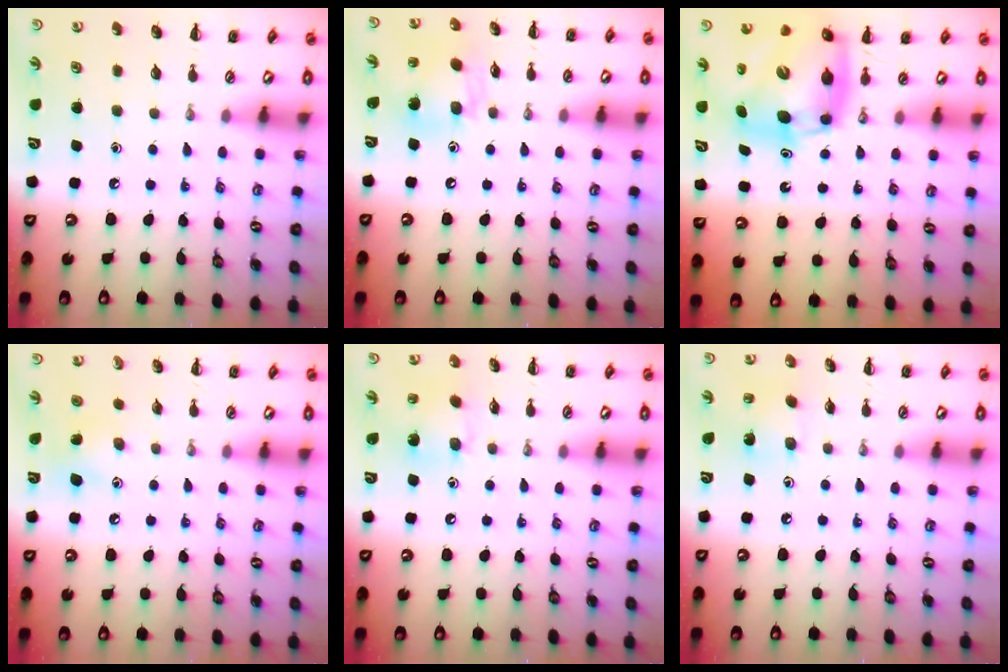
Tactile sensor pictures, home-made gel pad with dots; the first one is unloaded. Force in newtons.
{"total": 10.7, "press": 10.6, "slide": 1.3}
{"total": 9.0, "press": 8.7, "slide": 2.3}
{"total": 5.3, "press": 4.9, "slide": 2.0}
{"total": 6.3, "press": 6.3, "slide": 0.7}
{"total": 3.9, "press": 3.8, "slide": 1.0}